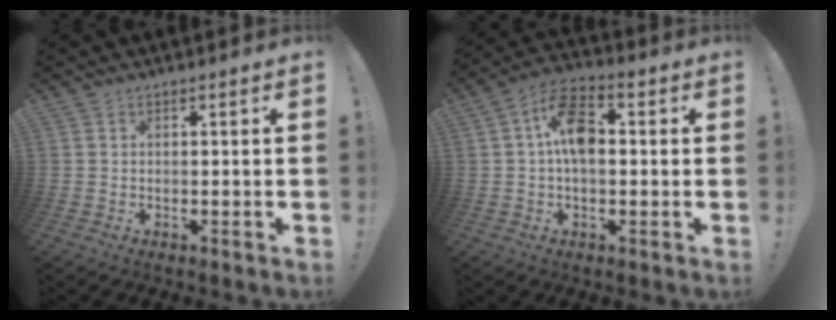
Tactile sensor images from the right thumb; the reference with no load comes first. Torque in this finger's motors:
{"motor_torque": [0.41, 0.43, 0.09, 0.12, 0.03]}